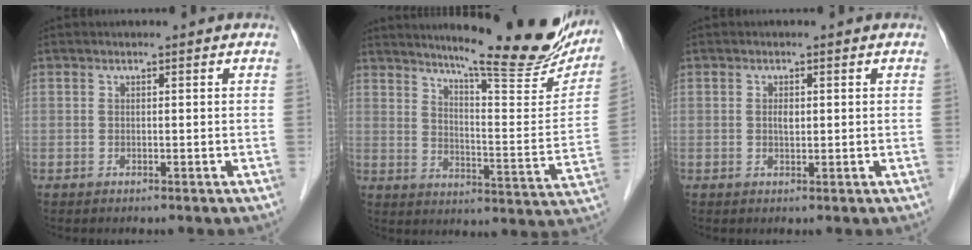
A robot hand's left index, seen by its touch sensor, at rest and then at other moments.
{"total": 22.0, "force": [18.5, 2.0, 11.7], "torque": [-0.163, -0.057, 0.241]}
{"total": 1.1, "force": [0.3, 0.5, 0.9], "torque": [-0.017, 0.000, 0.005]}